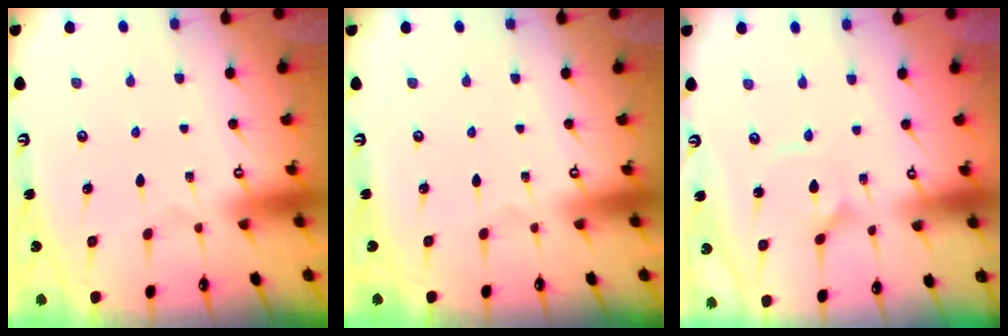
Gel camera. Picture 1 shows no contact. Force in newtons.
{"total": 0.0}
{"total": 2.3, "press": 2.2, "slide": 0.7}